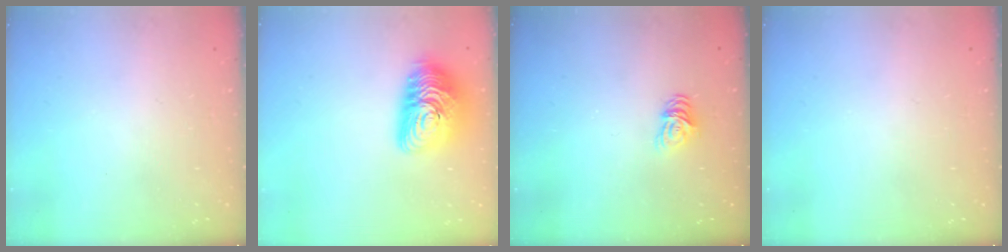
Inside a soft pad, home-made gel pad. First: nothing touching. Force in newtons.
{"total": 14.6, "press": 14.5, "slide": 0.7}
{"total": 6.2, "press": 6.2, "slide": 0.7}
{"total": 0.0}